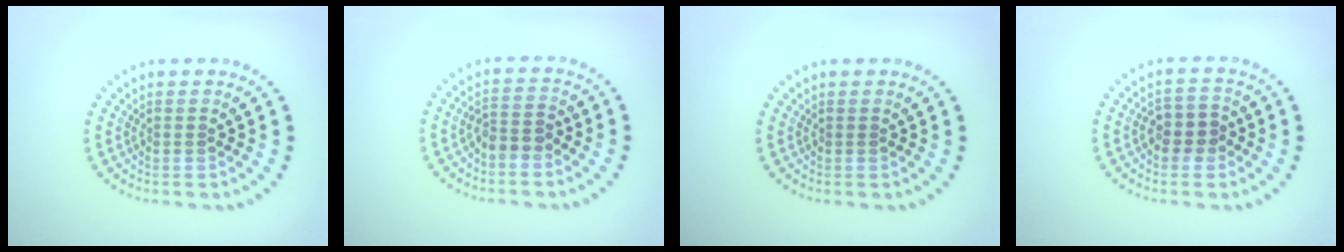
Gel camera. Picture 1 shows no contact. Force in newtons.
{"total": 2.2, "press": 2.0, "slide": 0.9}
{"total": 0.0}
{"total": 2.4, "press": 2.3, "slide": 0.9}